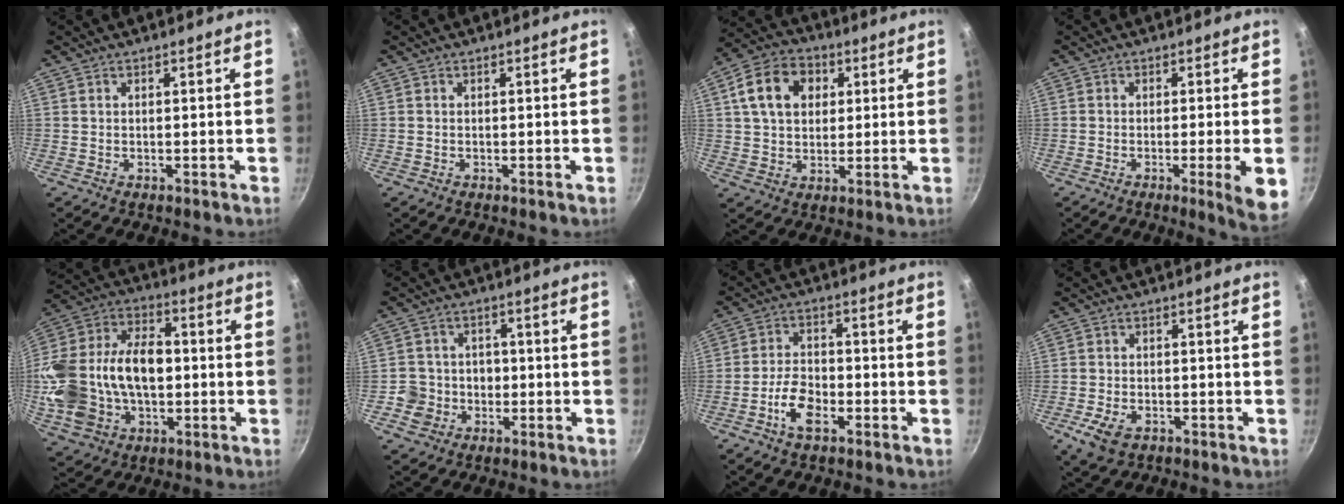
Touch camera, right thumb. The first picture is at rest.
{"total": 0.0}
{"total": 12.5, "force": [3.6, 9.3, 7.5], "torque": [-0.115, 0.010, 0.049]}
{"total": 7.0, "force": [-1.9, 0.4, 6.7], "torque": [-0.095, 0.000, -0.026]}
{"total": 23.3, "force": [-1.1, 15.8, 17.1], "torque": [-0.313, 0.039, -0.012]}
{"total": 6.2, "force": [-1.7, 5.8, 1.2], "torque": [0.015, 0.022, -0.033]}
{"total": 7.1, "force": [-3.3, 3.6, 5.1], "torque": [-0.091, 0.028, -0.065]}
{"total": 5.7, "force": [-2.6, 3.5, 3.7], "torque": [-0.077, 0.004, -0.045]}